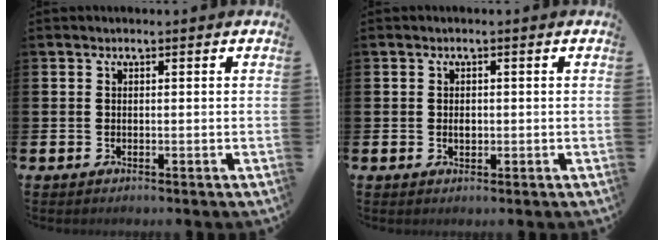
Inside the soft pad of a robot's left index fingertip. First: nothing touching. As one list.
[{"total": 1.2, "force": [0.0, 0.8, 0.9], "torque": [-0.008, 0.002, -0.004]}]